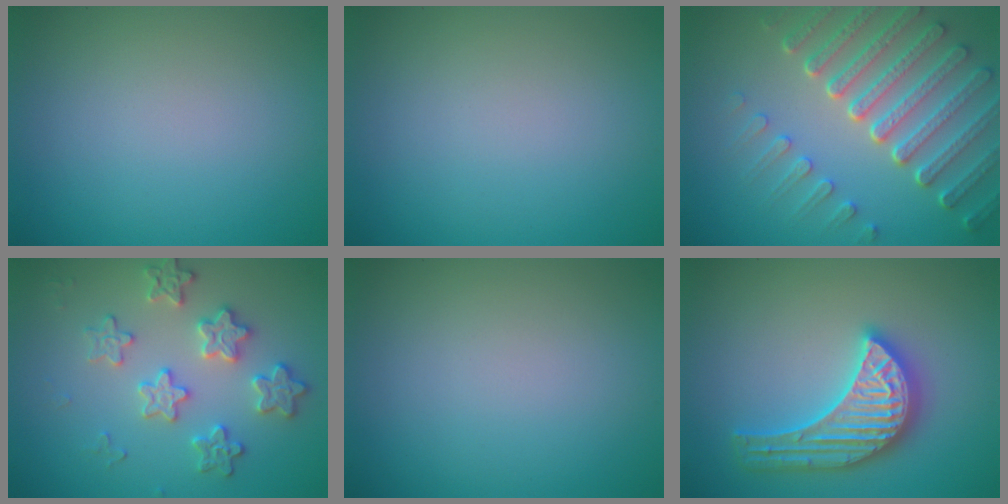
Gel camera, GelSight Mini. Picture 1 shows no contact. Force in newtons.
{"total": 0.0}
{"total": 7.5, "press": 5.7, "slide": 4.9}
{"total": 3.6, "press": 3.5, "slide": 0.5}
{"total": 0.0}
{"total": 5.6, "press": 5.5, "slide": 0.7}